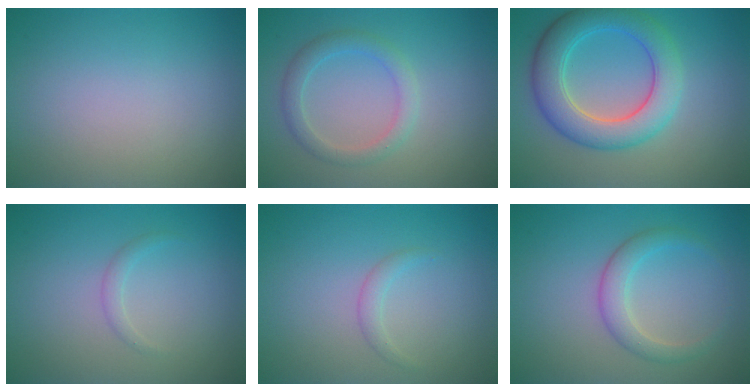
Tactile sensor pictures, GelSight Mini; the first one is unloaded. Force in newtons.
{"total": 2.3, "press": 2.3, "slide": 0.1}
{"total": 6.1, "press": 6.1, "slide": 0.2}
{"total": 0.9, "press": 0.9, "slide": 0.0}
{"total": 1.0, "press": 1.0, "slide": 0.1}
{"total": 2.6, "press": 2.6, "slide": 0.1}